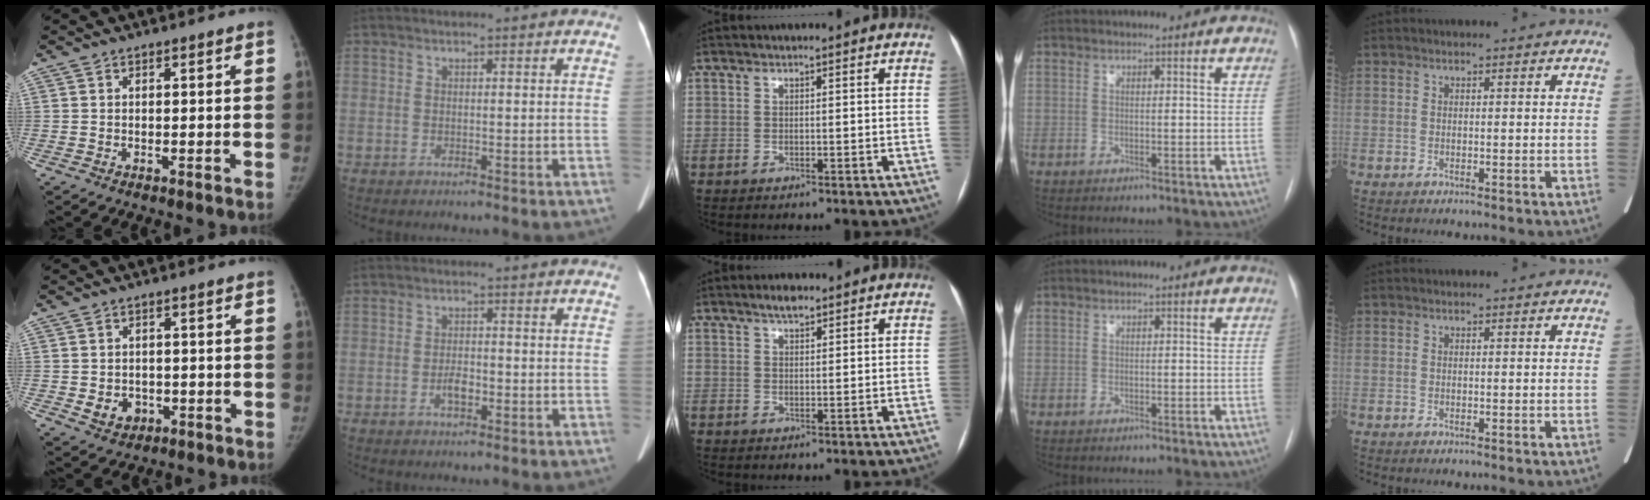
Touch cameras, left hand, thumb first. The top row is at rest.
{"thumb": {"total": 4.4, "force": [-1.1, 3.7, 2.1], "torque": [-0.015, 0.007, -0.004]}, "index": {"total": 2.5, "force": [-1.3, 0.8, 2.0], "torque": [-0.036, 0.003, -0.022]}, "middle": {"total": 2.5, "force": [1.9, 0.7, 1.4], "torque": [-0.026, 0.006, 0.032]}}